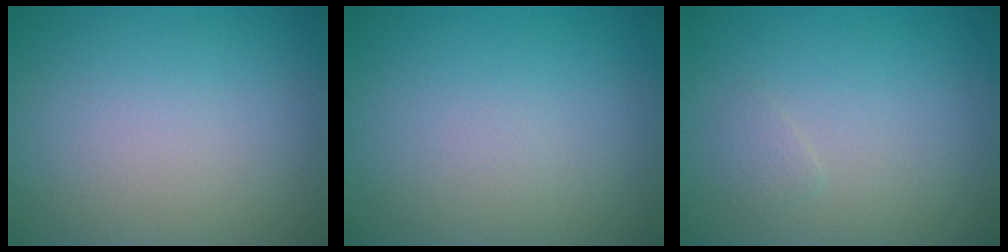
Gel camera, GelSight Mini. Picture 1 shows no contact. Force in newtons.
{"total": 0.0}
{"total": 0.7, "press": 0.7, "slide": 0.1}